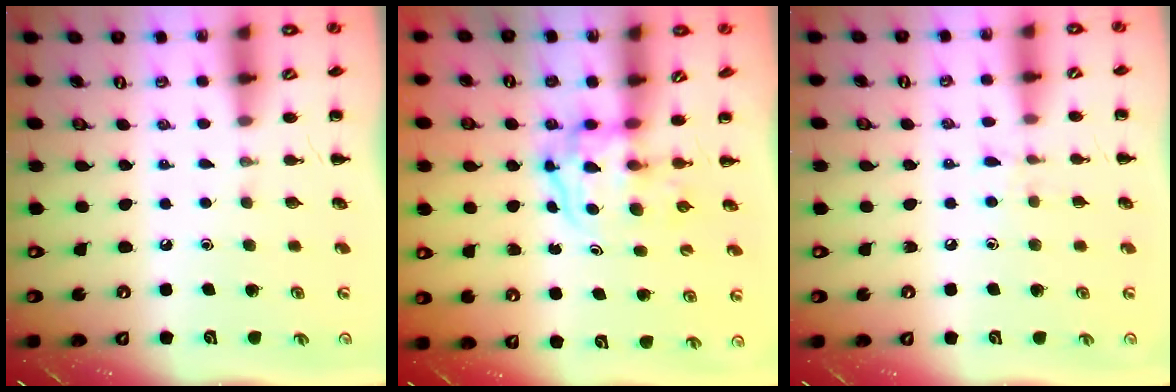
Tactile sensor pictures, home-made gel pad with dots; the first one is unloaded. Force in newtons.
{"total": 3.8, "press": 3.8, "slide": 0.5}
{"total": 6.4, "press": 5.9, "slide": 2.3}